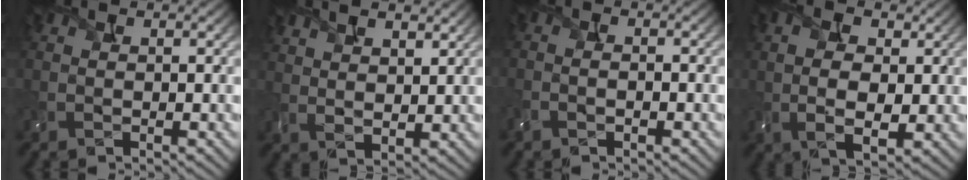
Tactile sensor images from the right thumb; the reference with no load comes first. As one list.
[{"total": 5.8, "force": [4.3, 2.0, 3.4], "torque": [-0.061, 0.000, 0.074]}, {"total": 1.8, "force": [-1.1, 0.7, 1.3], "torque": [-0.023, 0.003, -0.025]}, {"total": 6.6, "force": [1.2, 3.9, 5.2], "torque": [-0.123, 0.004, 0.018]}]